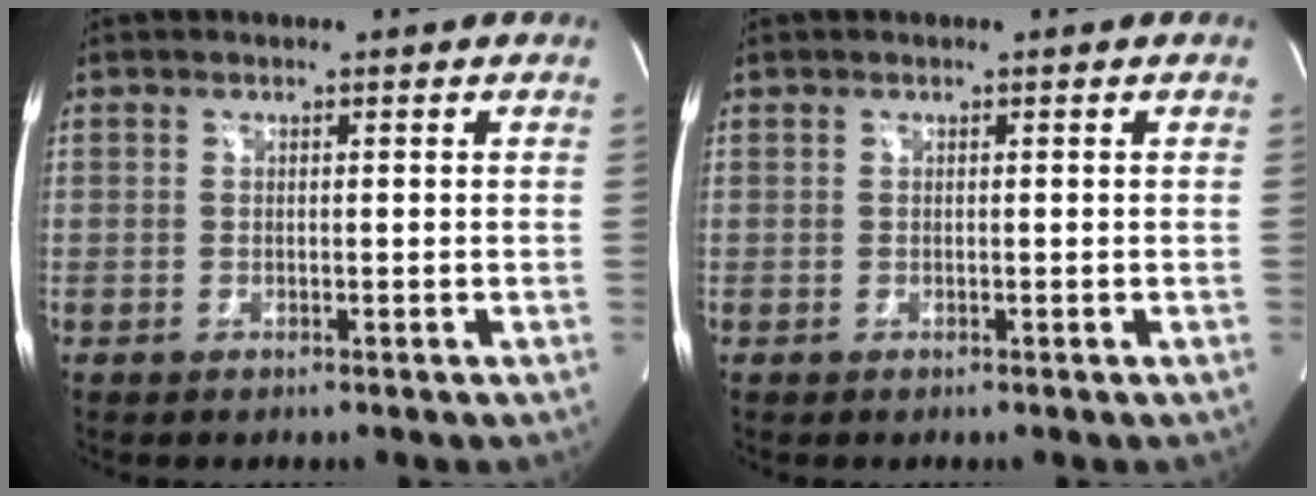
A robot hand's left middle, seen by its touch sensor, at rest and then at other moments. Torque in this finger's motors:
{"motor_torque": [0.37, -0.36, -0.04, 0.01]}